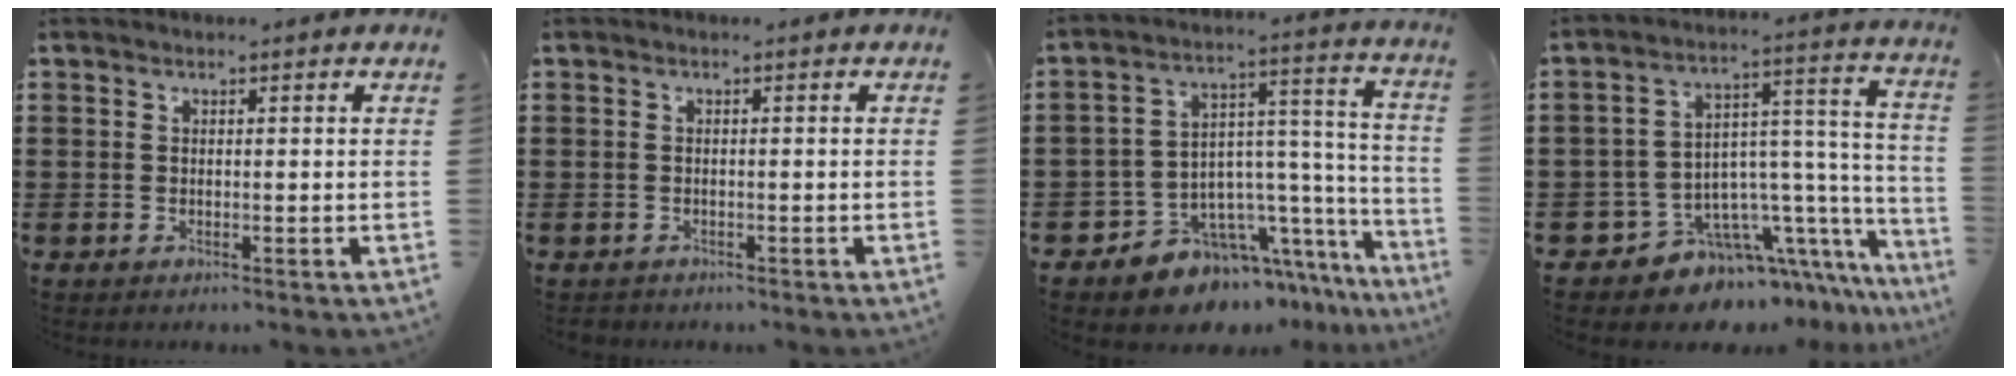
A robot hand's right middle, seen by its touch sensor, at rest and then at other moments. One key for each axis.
{"total": 0.7, "fx": -0.6, "fy": 0.2, "fz": 0.0, "tx": -0.001, "ty": 0.001, "tz": -0.015}
{"total": 8.2, "fx": -6.5, "fy": 4.7, "fz": 1.7, "tx": -0.042, "ty": 0.001, "tz": -0.118}
{"total": 8.4, "fx": -5.9, "fy": 5.5, "fz": 2.5, "tx": -0.060, "ty": -0.007, "tz": -0.102}